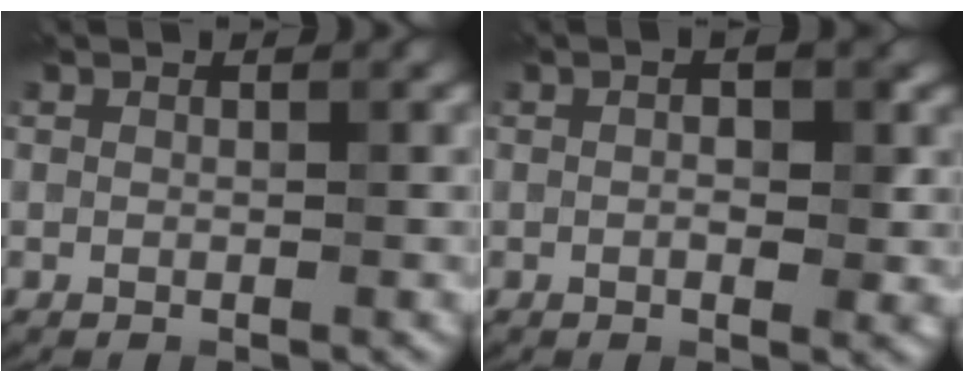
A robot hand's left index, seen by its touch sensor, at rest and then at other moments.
{"total": 2.8, "force": [0.2, 1.1, 2.5], "torque": [-0.028, -0.008, -0.001]}